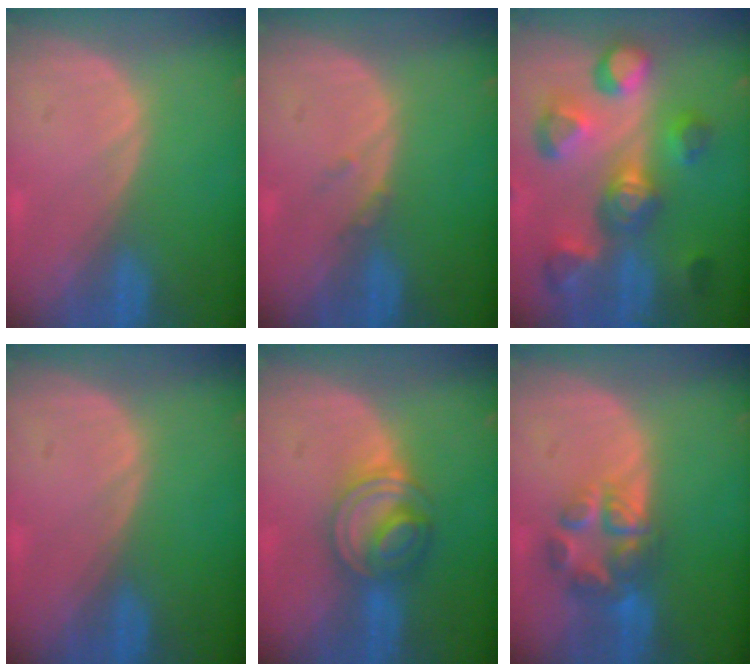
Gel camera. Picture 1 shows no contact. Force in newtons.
{"total": 1.0, "press": 1.0, "slide": 0.2}
{"total": 10.9, "press": 9.9, "slide": 4.5}
{"total": 0.0}
{"total": 6.3, "press": 6.1, "slide": 1.6}
{"total": 7.0, "press": 5.9, "slide": 3.7}